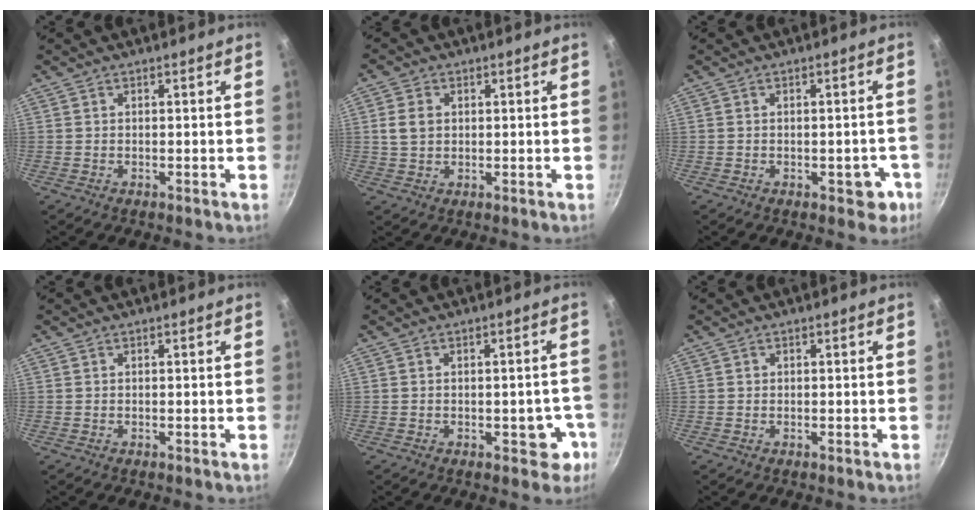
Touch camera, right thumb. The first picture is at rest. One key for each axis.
{"total": 4.5, "fx": 0.8, "fy": 3.5, "fz": 2.8, "tx": -0.046, "ty": 0.002, "tz": 0.014}
{"total": 4.7, "fx": -1.8, "fy": 2.6, "fz": 3.5, "tx": -0.010, "ty": 0.016, "tz": -0.018}
{"total": 0.0}
{"total": 5.2, "fx": -1.9, "fy": 2.9, "fz": 3.8, "tx": -0.006, "ty": 0.016, "tz": -0.021}
{"total": 0.0}